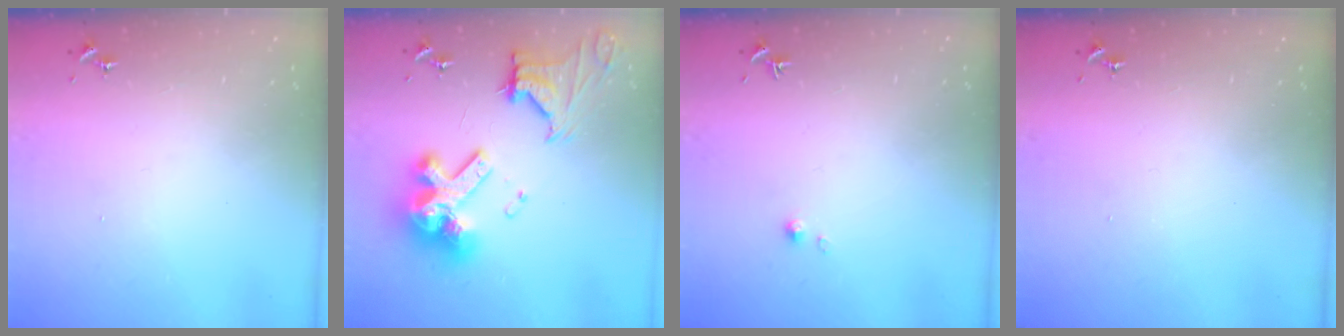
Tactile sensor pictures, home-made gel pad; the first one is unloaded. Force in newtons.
{"total": 23.3, "press": 23.2, "slide": 2.5}
{"total": 2.0, "press": 1.9, "slide": 0.2}
{"total": 0.0}